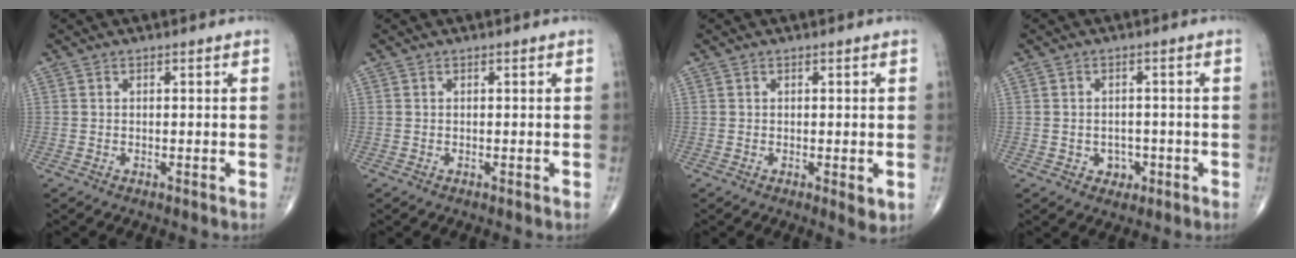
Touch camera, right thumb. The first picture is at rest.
{"total": 0.0}
{"total": 2.2, "force": [-0.3, 0.8, 2.0], "torque": [-0.027, -0.009, -0.005]}
{"total": 3.2, "force": [-1.0, 2.7, 1.3], "torque": [0.003, 0.008, -0.011]}